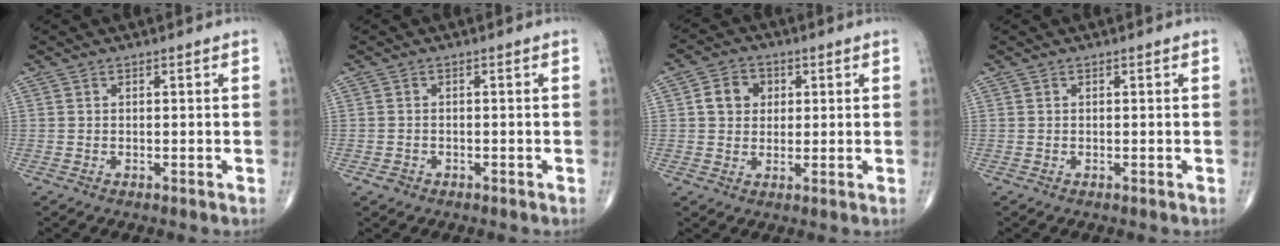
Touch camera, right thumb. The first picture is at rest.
{"total": 1.3, "force": [-0.8, 1.0, 0.3], "torque": [-0.004, 0.007, -0.014]}
{"total": 5.7, "force": [1.2, 4.9, 2.8], "torque": [-0.022, 0.003, 0.015]}
{"total": 0.0}